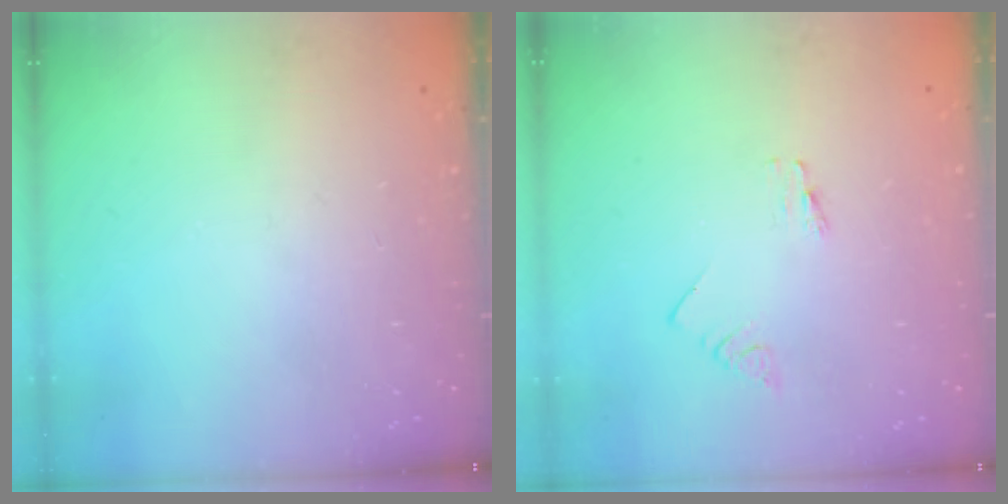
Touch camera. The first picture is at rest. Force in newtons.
{"total": 0.0}